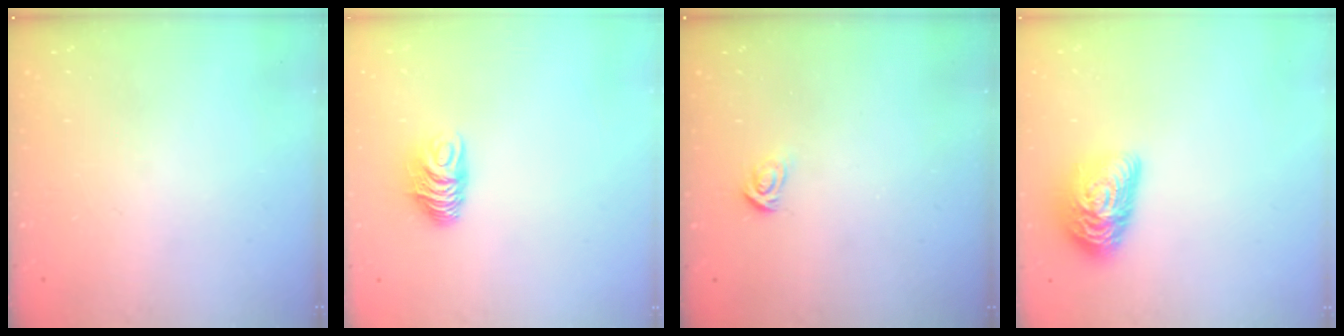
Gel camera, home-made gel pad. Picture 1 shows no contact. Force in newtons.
{"total": 7.1, "press": 7.1, "slide": 0.5}
{"total": 3.0, "press": 3.0, "slide": 0.3}
{"total": 14.1, "press": 14.1, "slide": 0.9}